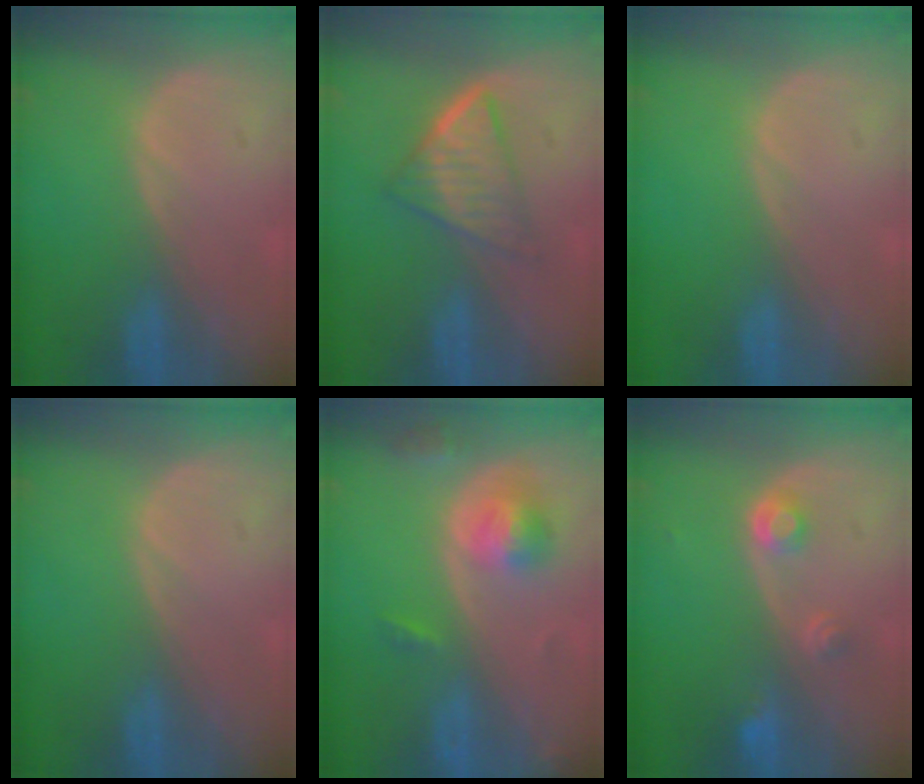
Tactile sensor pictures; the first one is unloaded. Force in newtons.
{"total": 6.6, "press": 5.6, "slide": 3.4}
{"total": 0.0}
{"total": 0.0}
{"total": 5.4, "press": 4.8, "slide": 2.3}
{"total": 2.9, "press": 2.7, "slide": 1.0}